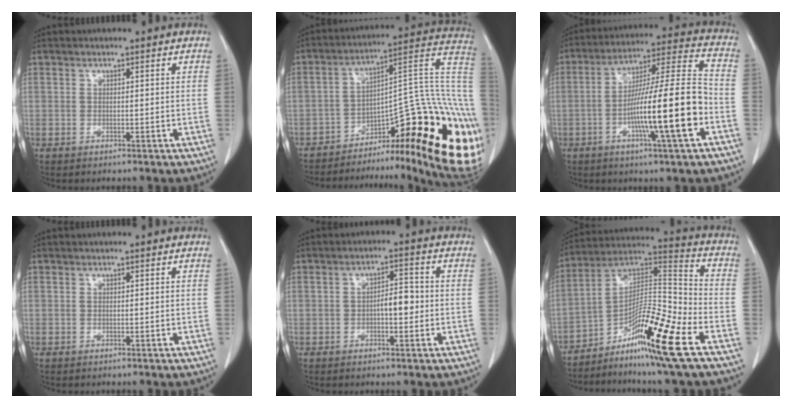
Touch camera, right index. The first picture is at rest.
{"total": 29.7, "force": [-14.3, 8.7, 24.5], "torque": [-0.220, 0.040, -0.185]}
{"total": 16.6, "force": [-5.2, 0.2, 15.8], "torque": [-0.266, 0.005, -0.090]}
{"total": 0.0}
{"total": 3.8, "force": [-0.7, 1.4, 3.5], "torque": [-0.054, 0.010, -0.011]}
{"total": 16.9, "force": [-8.9, 0.2, 14.3], "torque": [-0.261, -0.004, -0.155]}